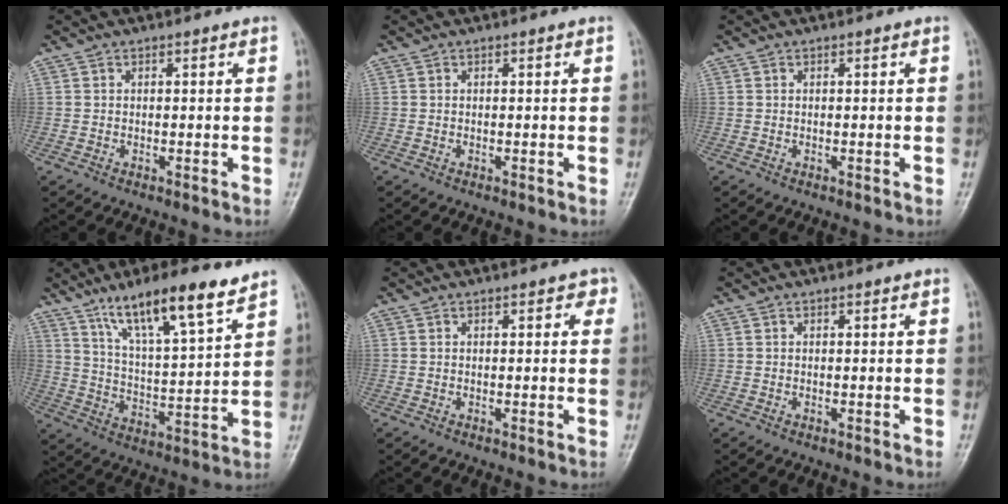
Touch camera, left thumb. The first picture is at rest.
{"total": 0.0}
{"total": 0.0}
{"total": 15.1, "force": [10.3, 3.0, 10.6], "torque": [-0.168, -0.050, 0.186]}
{"total": 1.9, "force": [0.7, 1.1, 1.3], "torque": [-0.002, 0.003, 0.003]}
{"total": 0.0}